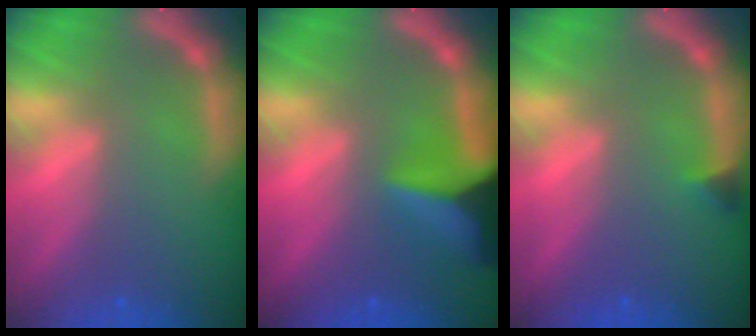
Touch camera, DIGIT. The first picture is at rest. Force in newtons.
{"total": 8.9}
{"total": 0.9}